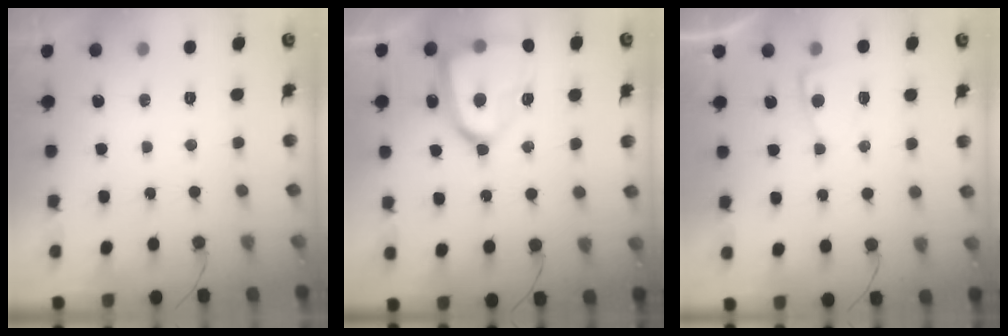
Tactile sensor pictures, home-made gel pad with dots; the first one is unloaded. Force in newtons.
{"total": 19.7, "press": 19.6, "slide": 1.6}
{"total": 2.9, "press": 2.9, "slide": 0.3}